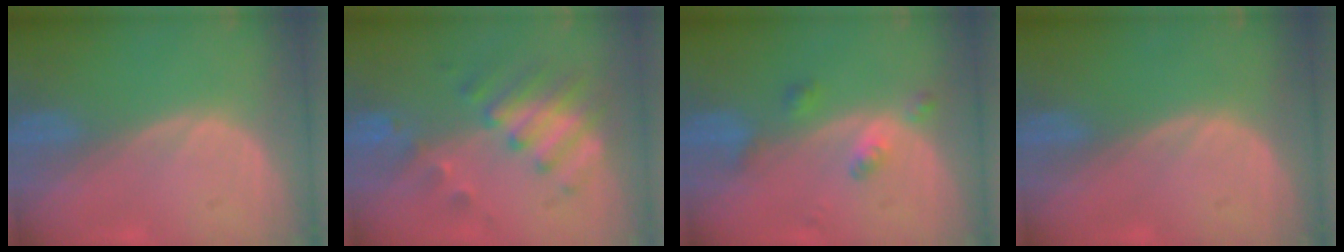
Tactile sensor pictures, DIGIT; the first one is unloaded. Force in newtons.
{"total": 8.3, "press": 7.2, "slide": 4.1}
{"total": 3.5, "press": 3.5, "slide": 0.4}
{"total": 0.0}